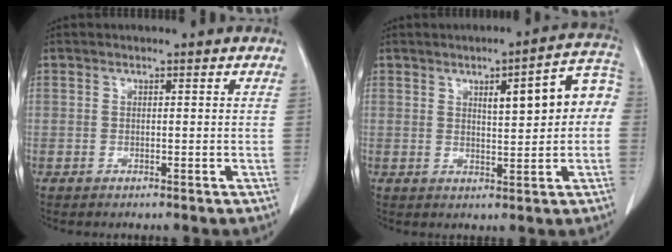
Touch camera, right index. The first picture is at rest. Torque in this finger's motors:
{"motor_torque": [0.56, 0.37, 0.22, 0.08]}